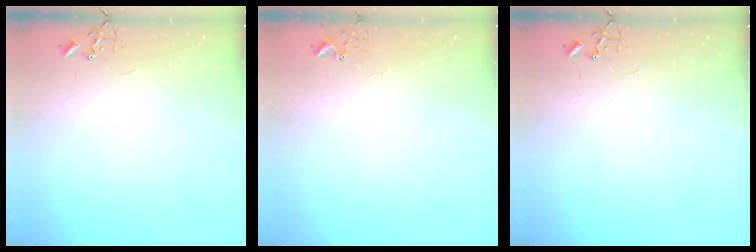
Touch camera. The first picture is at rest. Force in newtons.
{"total": 4.2, "press": 4.2, "slide": 0.4}
{"total": 0.0}